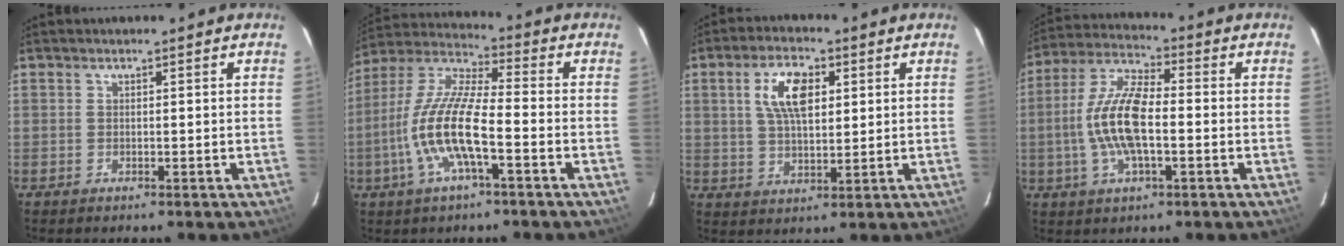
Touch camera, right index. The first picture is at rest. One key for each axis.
{"total": 14.0, "fx": -4.3, "fy": 2.9, "fz": 12.9, "tx": -0.268, "ty": -0.003, "tz": -0.090}
{"total": 8.6, "fx": 2.9, "fy": 4.0, "fz": 7.1, "tx": -0.135, "ty": 0.012, "tz": 0.054}
{"total": 12.8, "fx": -1.9, "fy": 4.5, "fz": 11.8, "tx": -0.245, "ty": 0.007, "tz": -0.041}